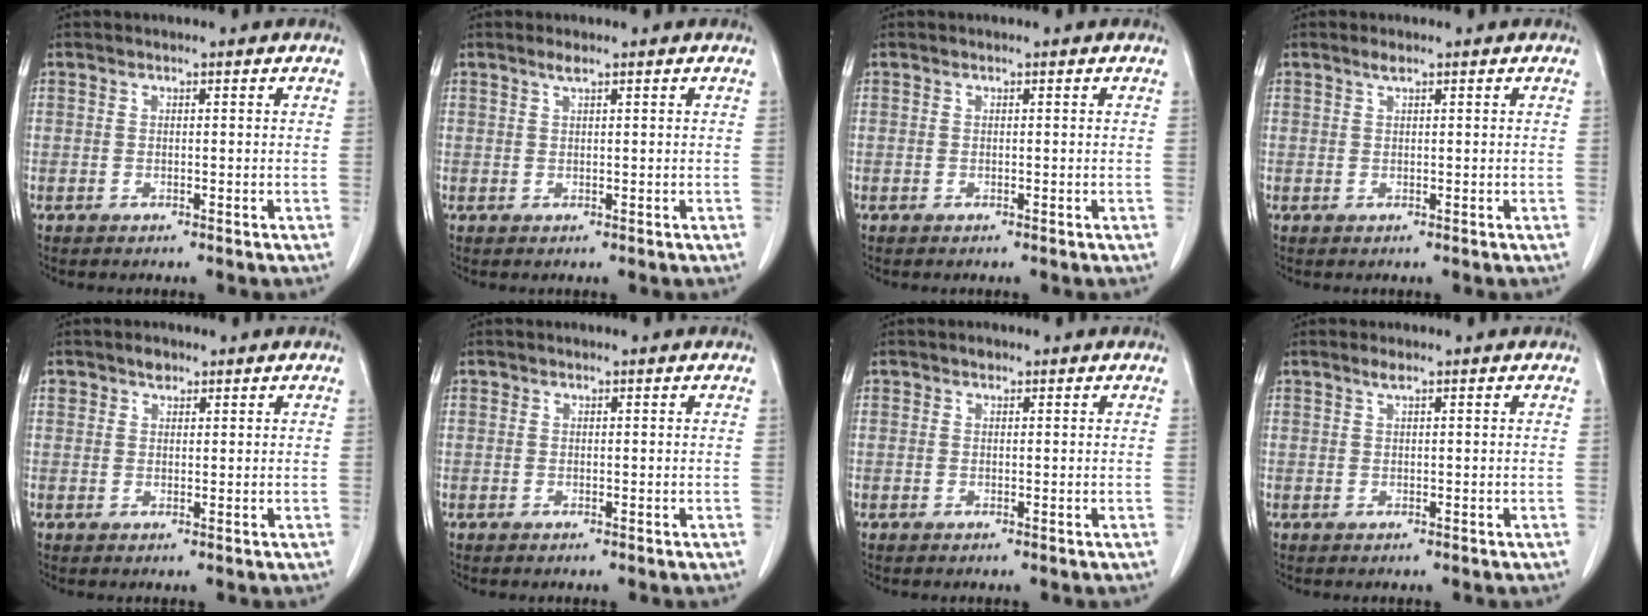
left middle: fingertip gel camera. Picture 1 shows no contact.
{"total": 1.1, "force": [0.8, 0.0, 0.7], "torque": [-0.015, 0.001, 0.016]}
{"total": 0.0}
{"total": 0.8, "force": [0.6, 0.0, 0.6], "torque": [-0.012, 0.002, 0.013]}
{"total": 1.6, "force": [1.1, 1.1, 0.5], "torque": [-0.008, 0.005, 0.017]}
{"total": 0.0}
{"total": 0.6, "force": [0.4, 0.4, 0.1], "torque": [-0.002, 0.004, 0.004]}
{"total": 0.9, "force": [0.6, 0.0, 0.7], "torque": [-0.015, 0.003, 0.013]}